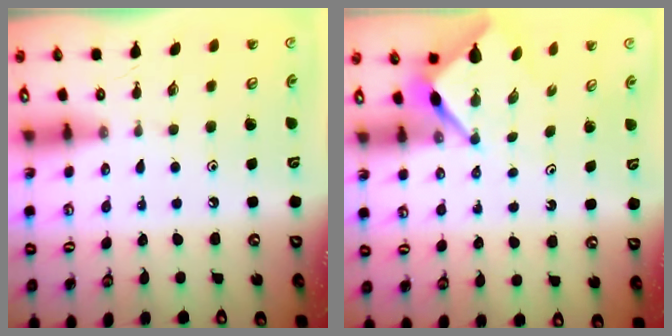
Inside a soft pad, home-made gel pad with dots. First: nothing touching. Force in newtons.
{"total": 3.6, "press": 3.6, "slide": 0.3}